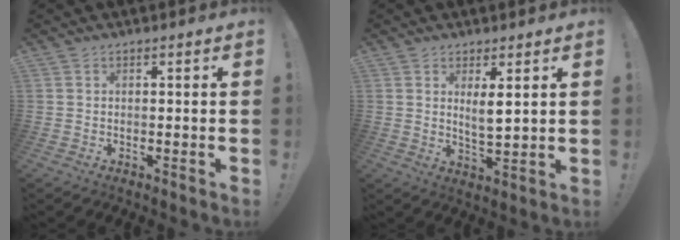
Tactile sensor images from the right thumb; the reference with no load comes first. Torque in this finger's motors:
{"motor_torque": [-0.12, 0.19, -0.16, 0.27, 0.01]}